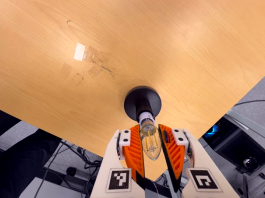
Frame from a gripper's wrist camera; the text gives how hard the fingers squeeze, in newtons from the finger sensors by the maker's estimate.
{"total": 11.3, "left": 10.6, "right": 12.0}